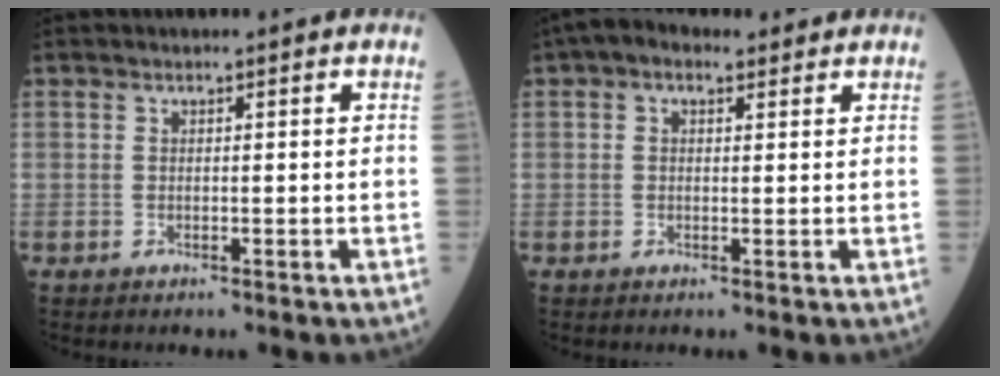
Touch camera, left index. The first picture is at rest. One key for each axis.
{"total": 3.9, "fx": 2.3, "fy": 2.2, "fz": 2.2, "tx": -0.045, "ty": 0.033, "tz": 0.038}